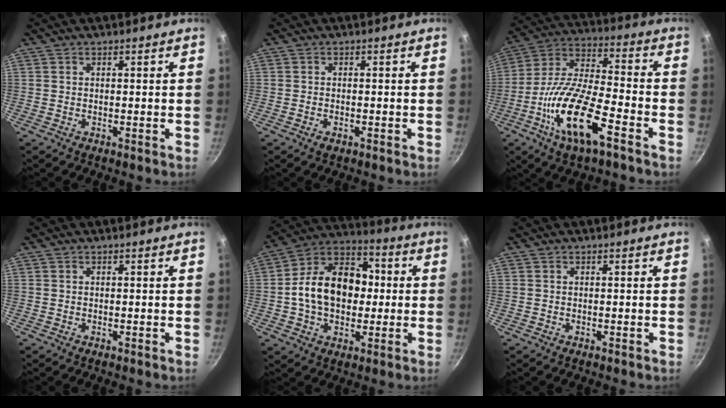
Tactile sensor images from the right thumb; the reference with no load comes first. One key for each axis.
{"total": 1.4, "fx": -0.8, "fy": 0.7, "fz": 0.9, "tx": -0.020, "ty": 0.001, "tz": -0.015}
{"total": 18.3, "fx": -8.0, "fy": 6.1, "fz": 15.2, "tx": -0.289, "ty": 0.035, "tz": -0.163}
{"total": 0.0}
{"total": 17.7, "fx": -0.1, "fy": 12.7, "fz": 12.4, "tx": -0.172, "ty": 0.036, "tz": -0.019}
{"total": 0.0}